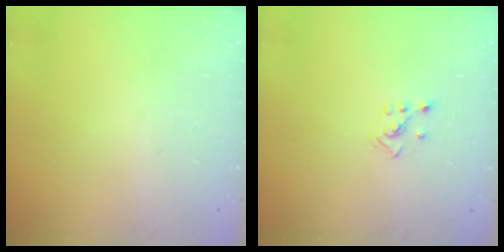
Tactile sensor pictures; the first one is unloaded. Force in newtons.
{"total": 2.1, "press": 1.9, "slide": 0.8}